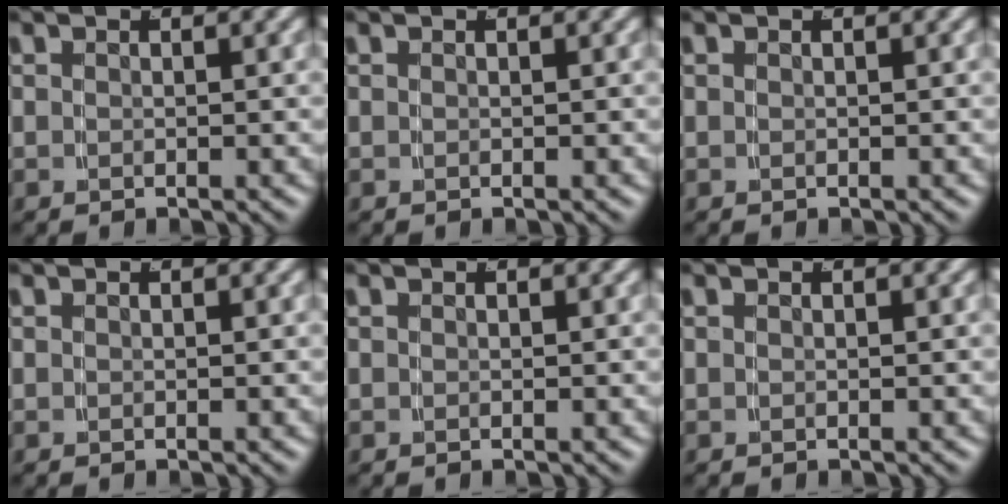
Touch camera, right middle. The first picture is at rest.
{"total": 0.0}
{"total": 0.0}
{"total": 0.0}
{"total": 0.0}
{"total": 0.0}